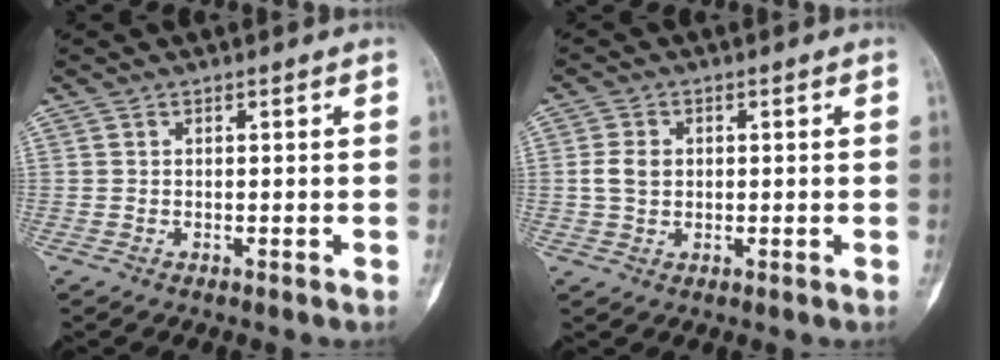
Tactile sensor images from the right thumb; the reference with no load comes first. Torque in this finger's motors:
{"motor_torque": [0.55, 0.36, 0.28, -0.32, 0.06]}